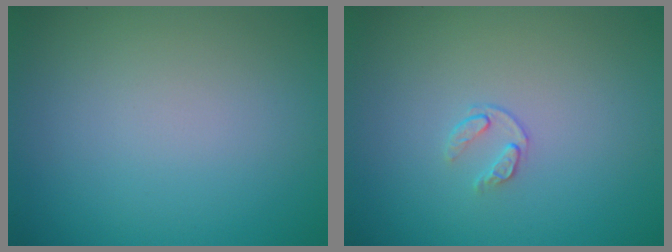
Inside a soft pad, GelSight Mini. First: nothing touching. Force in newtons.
{"total": 0.9, "press": 0.5, "slide": 0.8}